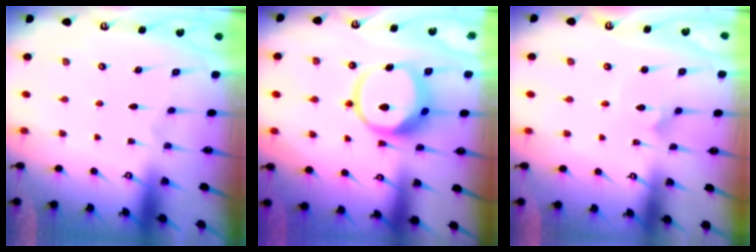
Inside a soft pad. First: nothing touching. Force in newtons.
{"total": 12.0, "press": 11.9, "slide": 1.5}
{"total": 2.3, "press": 2.3, "slide": 0.1}